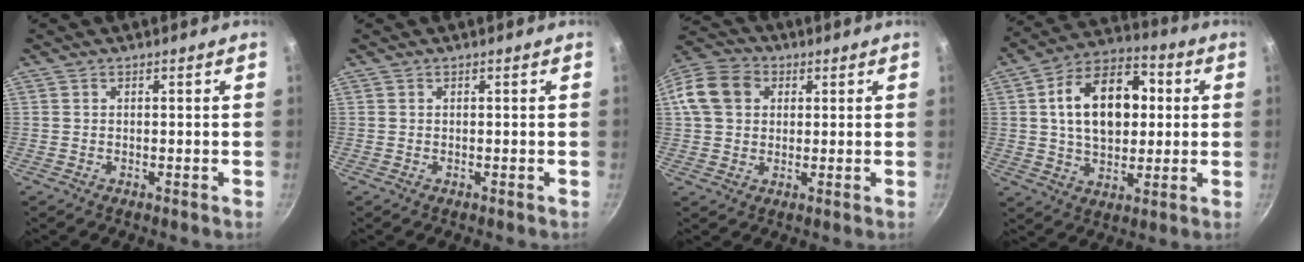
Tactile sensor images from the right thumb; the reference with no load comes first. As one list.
[{"total": 0.0}, {"total": 10.9, "force": [2.4, 8.8, 6.1], "torque": [-0.095, 0.019, 0.027]}, {"total": 18.2, "force": [2.6, 11.9, 13.5], "torque": [-0.181, 0.020, 0.033]}]